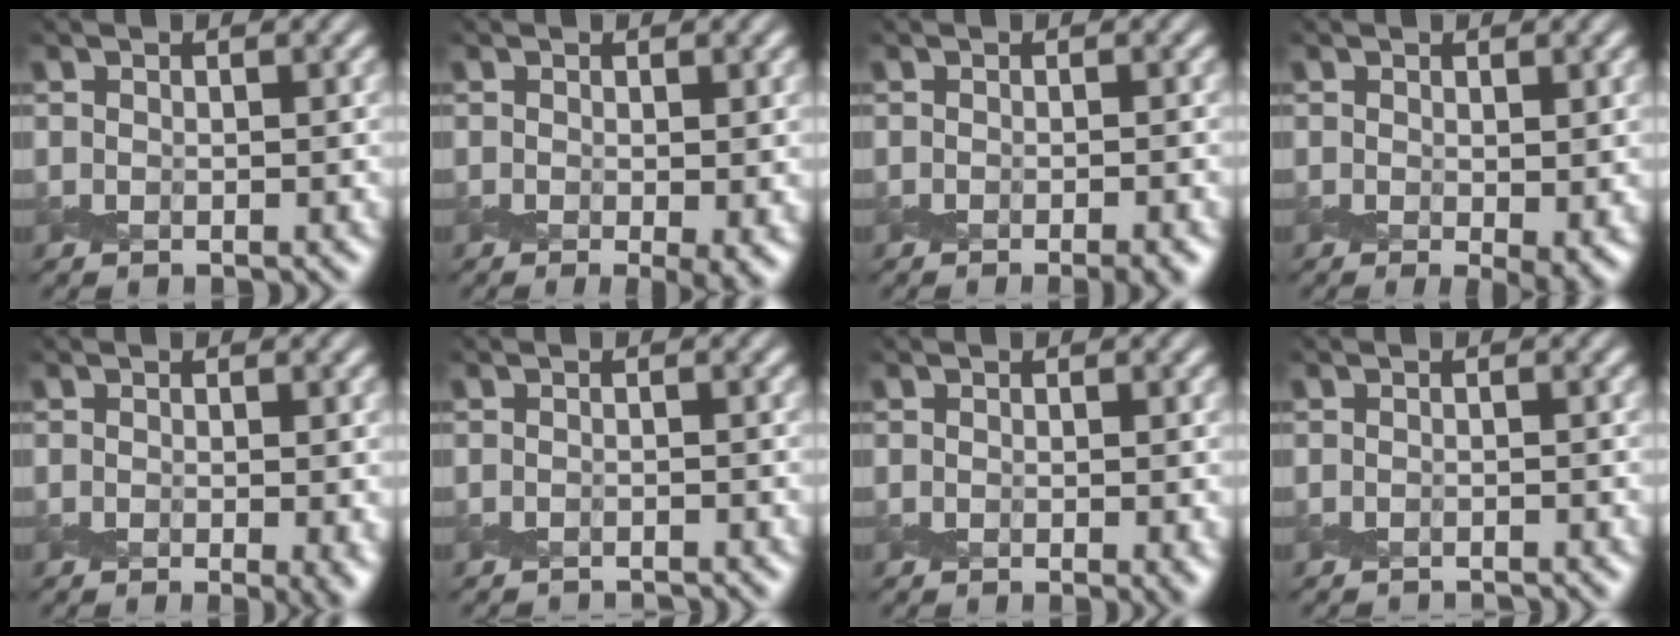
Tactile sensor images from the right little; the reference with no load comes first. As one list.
[{"total": 2.0, "force": [-0.5, 0.7, 1.8], "torque": [-0.029, -0.009, -0.007]}, {"total": 1.7, "force": [-1.3, 0.0, 1.2], "torque": [-0.015, -0.007, -0.022]}, {"total": 2.5, "force": [-0.3, 1.2, 2.2], "torque": [-0.033, -0.012, -0.004]}, {"total": 1.9, "force": [-0.4, 0.7, 1.8], "torque": [-0.027, -0.008, -0.008]}, {"total": 1.5, "force": [-1.4, -0.2, -0.4], "torque": [0.014, -0.004, -0.032]}, {"total": 0.9, "force": [-0.1, 0.3, 0.8], "torque": [-0.012, -0.005, -0.002]}, {"total": 1.2, "force": [-1.1, -0.2, -0.5], "torque": [0.013, -0.003, -0.024]}]